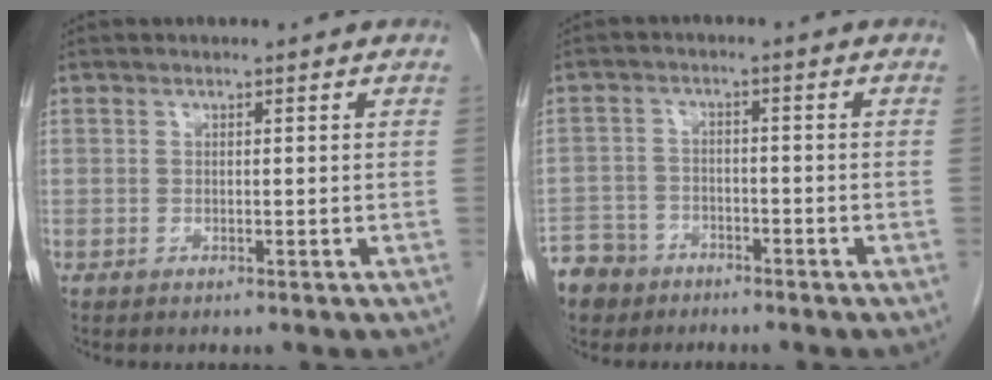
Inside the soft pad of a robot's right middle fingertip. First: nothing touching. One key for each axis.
{"total": 8.1, "fx": -6.0, "fy": 5.3, "fz": 1.0, "tx": -0.033, "ty": 0.002, "tz": -0.107}